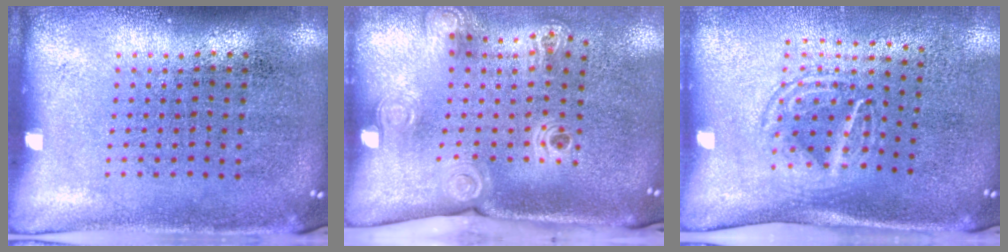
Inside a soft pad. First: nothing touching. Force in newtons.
{"total": 2.2, "press": 1.6, "slide": 1.6}
{"total": 1.6, "press": 1.2, "slide": 1.1}